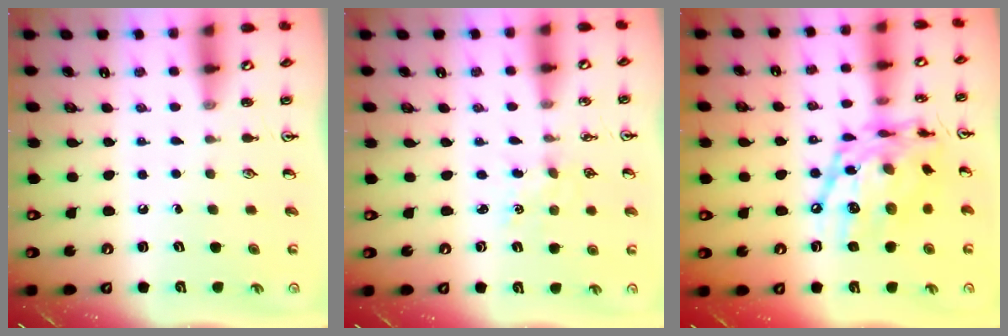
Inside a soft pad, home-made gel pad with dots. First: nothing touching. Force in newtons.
{"total": 2.6, "press": 2.6, "slide": 0.4}
{"total": 18.0, "press": 17.9, "slide": 1.5}